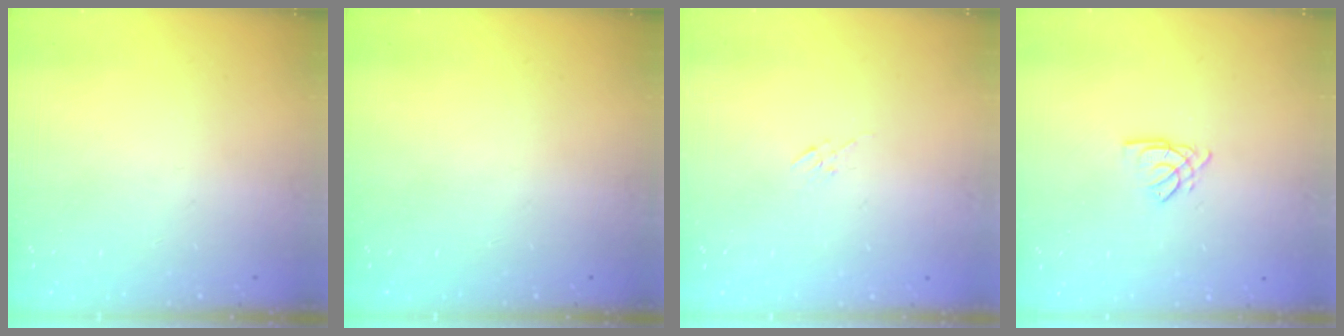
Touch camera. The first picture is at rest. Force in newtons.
{"total": 0.0}
{"total": 2.7, "press": 2.7, "slide": 0.5}
{"total": 2.6, "press": 2.6, "slide": 0.1}